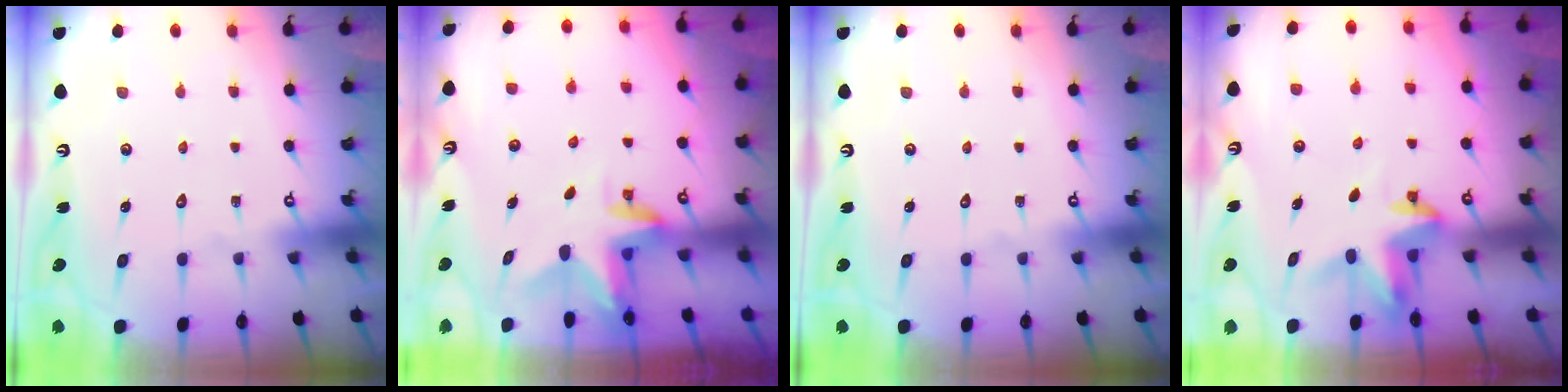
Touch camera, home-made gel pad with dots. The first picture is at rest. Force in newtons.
{"total": 3.0, "press": 3.0, "slide": 0.3}
{"total": 0.0}
{"total": 3.4, "press": 3.4, "slide": 0.2}